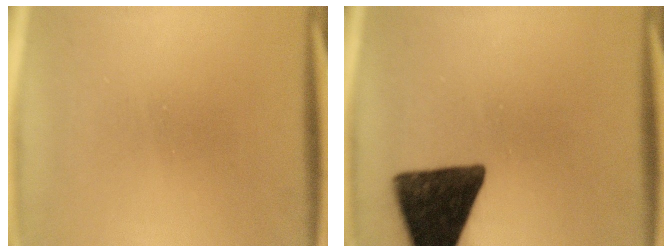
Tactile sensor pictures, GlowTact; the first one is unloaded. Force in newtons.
{"total": 13.0}